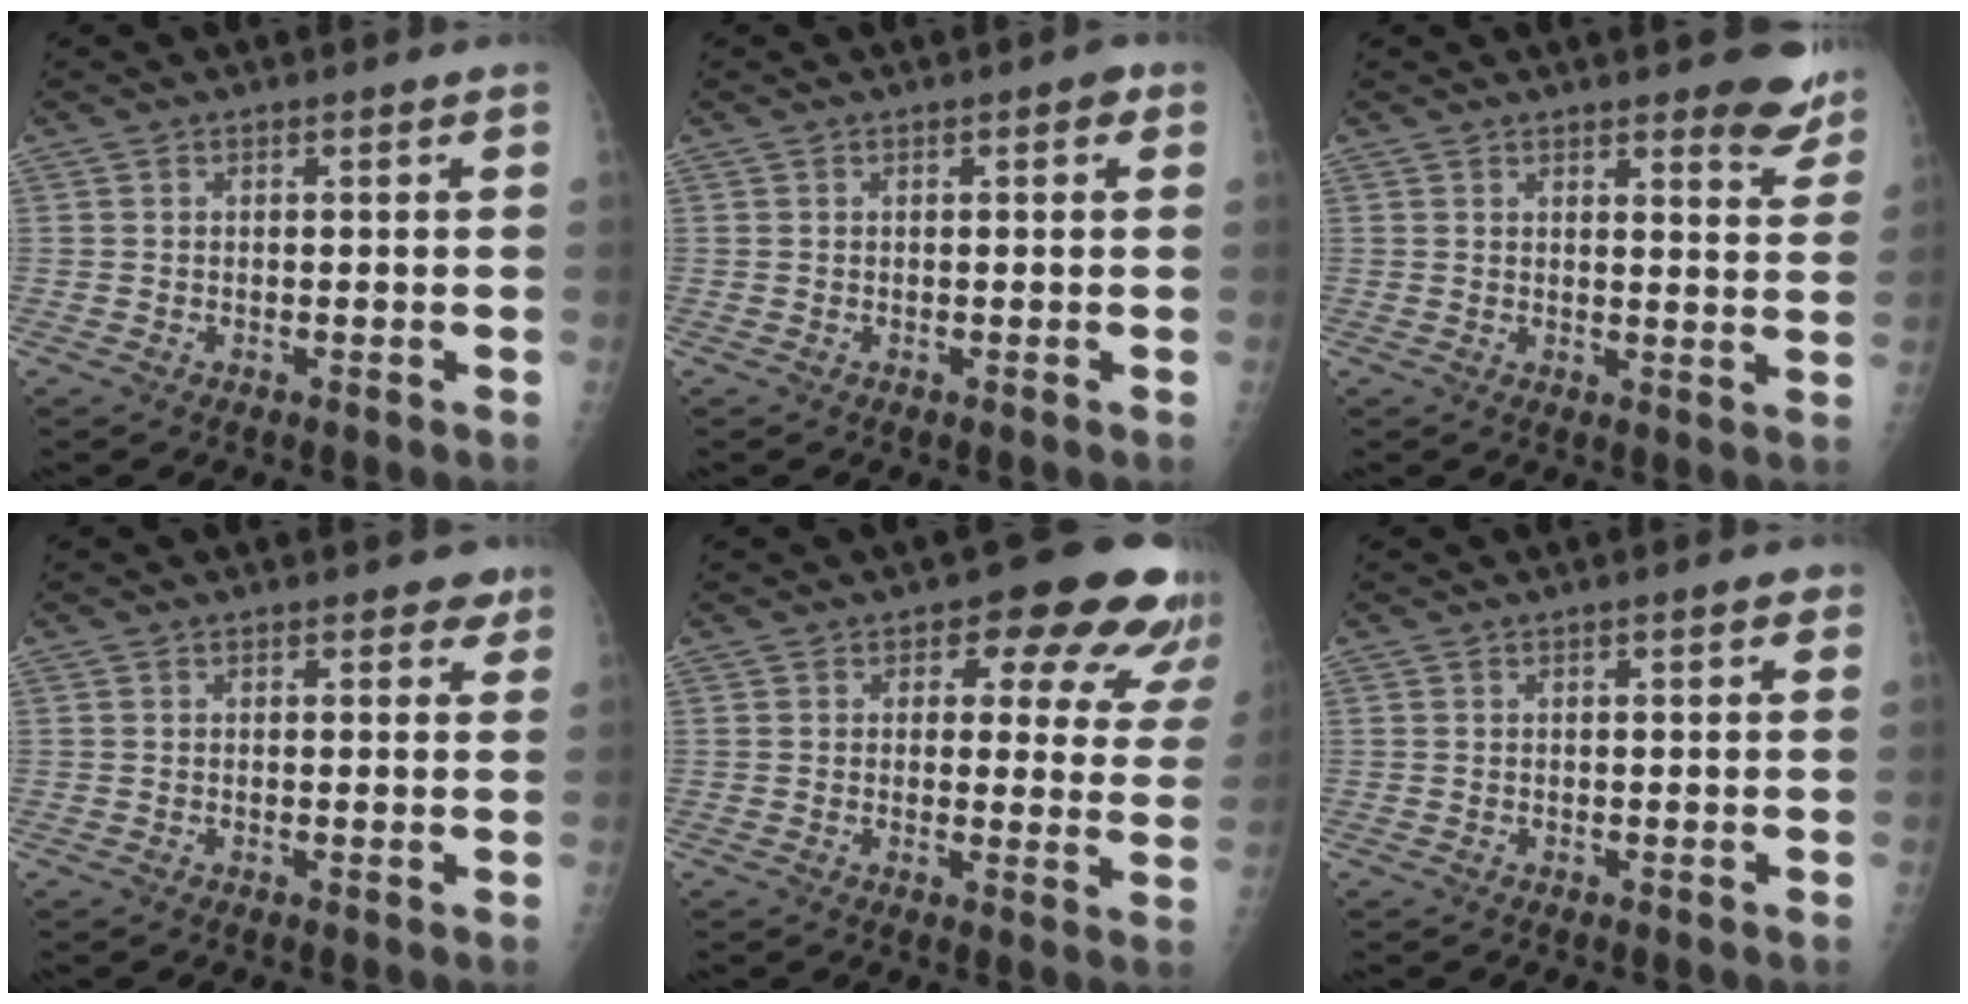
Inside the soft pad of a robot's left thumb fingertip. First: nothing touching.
{"total": 1.6, "force": [0.6, 0.6, 1.3], "torque": [-0.015, 0.002, 0.005]}
{"total": 6.9, "force": [5.4, 1.8, 3.9], "torque": [-0.023, -0.034, 0.058]}
{"total": 2.7, "force": [1.8, 1.4, 1.4], "torque": [0.004, -0.005, 0.017]}
{"total": 14.4, "force": [9.8, 6.9, 7.9], "torque": [-0.026, -0.048, 0.091]}
{"total": 2.0, "force": [1.0, 0.5, 1.6], "torque": [-0.019, 0.001, 0.010]}